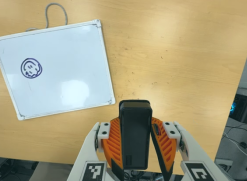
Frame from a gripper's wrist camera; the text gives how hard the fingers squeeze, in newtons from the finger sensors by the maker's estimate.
{"total": 5.6, "left": 4.8, "right": 6.4}